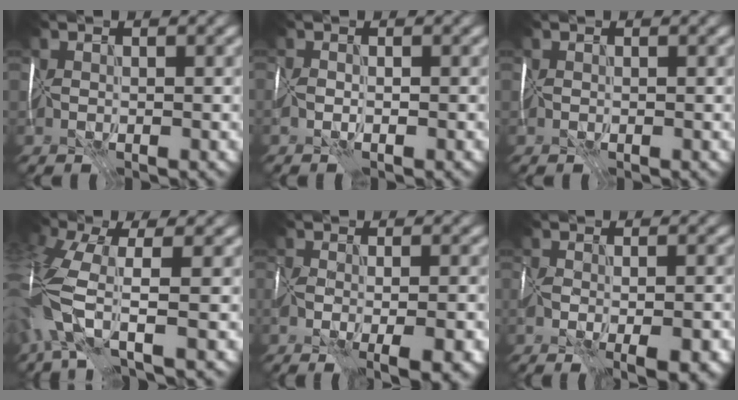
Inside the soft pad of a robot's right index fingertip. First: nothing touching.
{"total": 1.7, "force": [-1.1, 0.6, 1.2], "torque": [-0.024, -0.004, -0.020]}
{"total": 0.0}
{"total": 8.1, "force": [-2.2, 3.0, 7.2], "torque": [-0.178, -0.007, -0.058]}
{"total": 7.1, "force": [-3.0, 2.6, 5.9], "torque": [-0.079, -0.010, -0.034]}
{"total": 6.3, "force": [-2.9, 2.3, 5.1], "torque": [-0.072, -0.007, -0.034]}